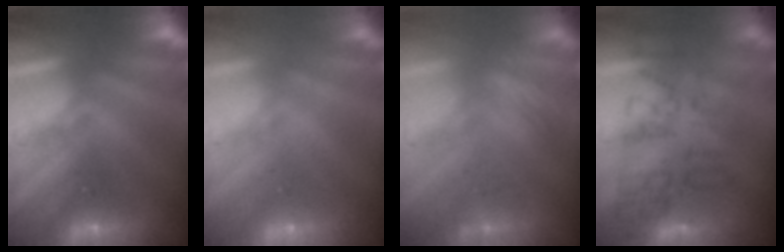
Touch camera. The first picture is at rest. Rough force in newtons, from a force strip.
{"total": 1.9}
{"total": 2.9}
{"total": 4.4}